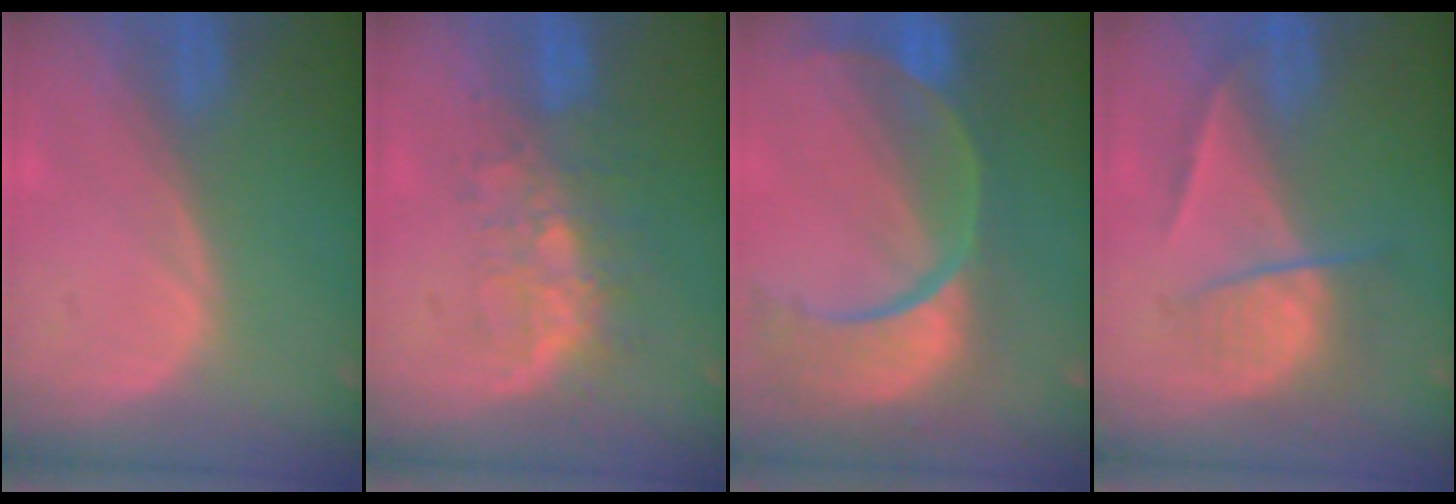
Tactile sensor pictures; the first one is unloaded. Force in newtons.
{"total": 8.2, "press": 6.7, "slide": 4.6}
{"total": 13.2, "press": 10.7, "slide": 7.9}
{"total": 6.7, "press": 5.8, "slide": 3.5}